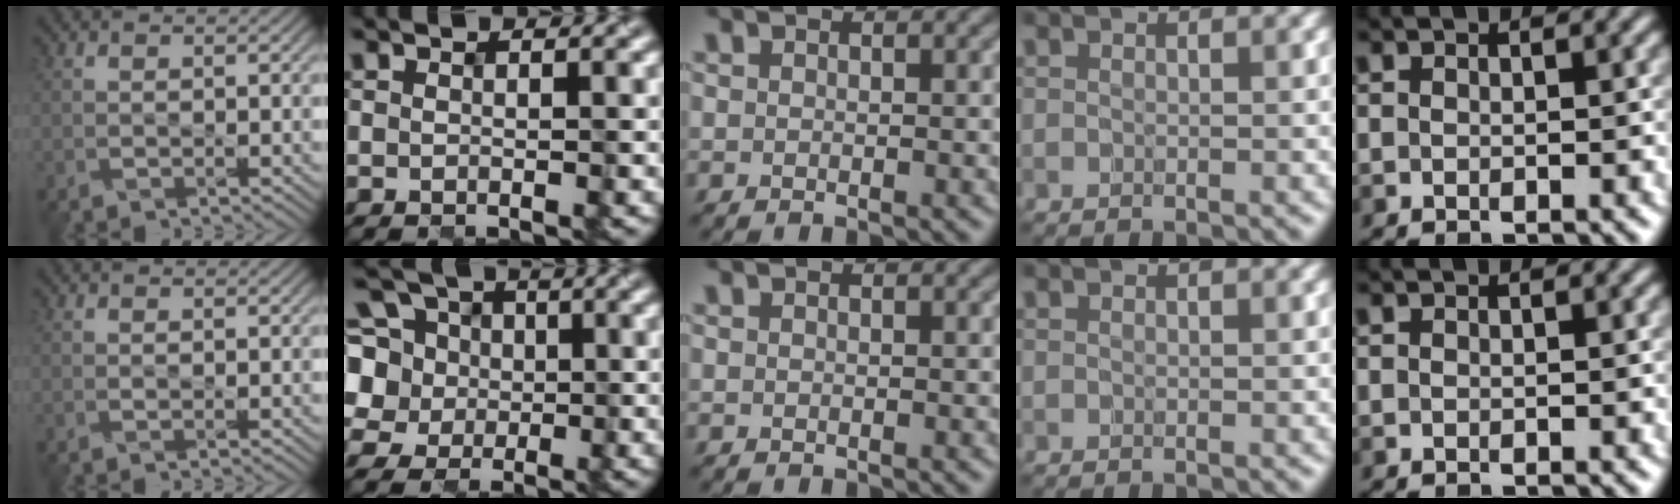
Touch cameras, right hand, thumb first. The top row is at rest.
{"index": {"total": 7.6, "force": [0.9, 7.0, 2.8], "torque": [-0.095, 0.016, 0.022]}}